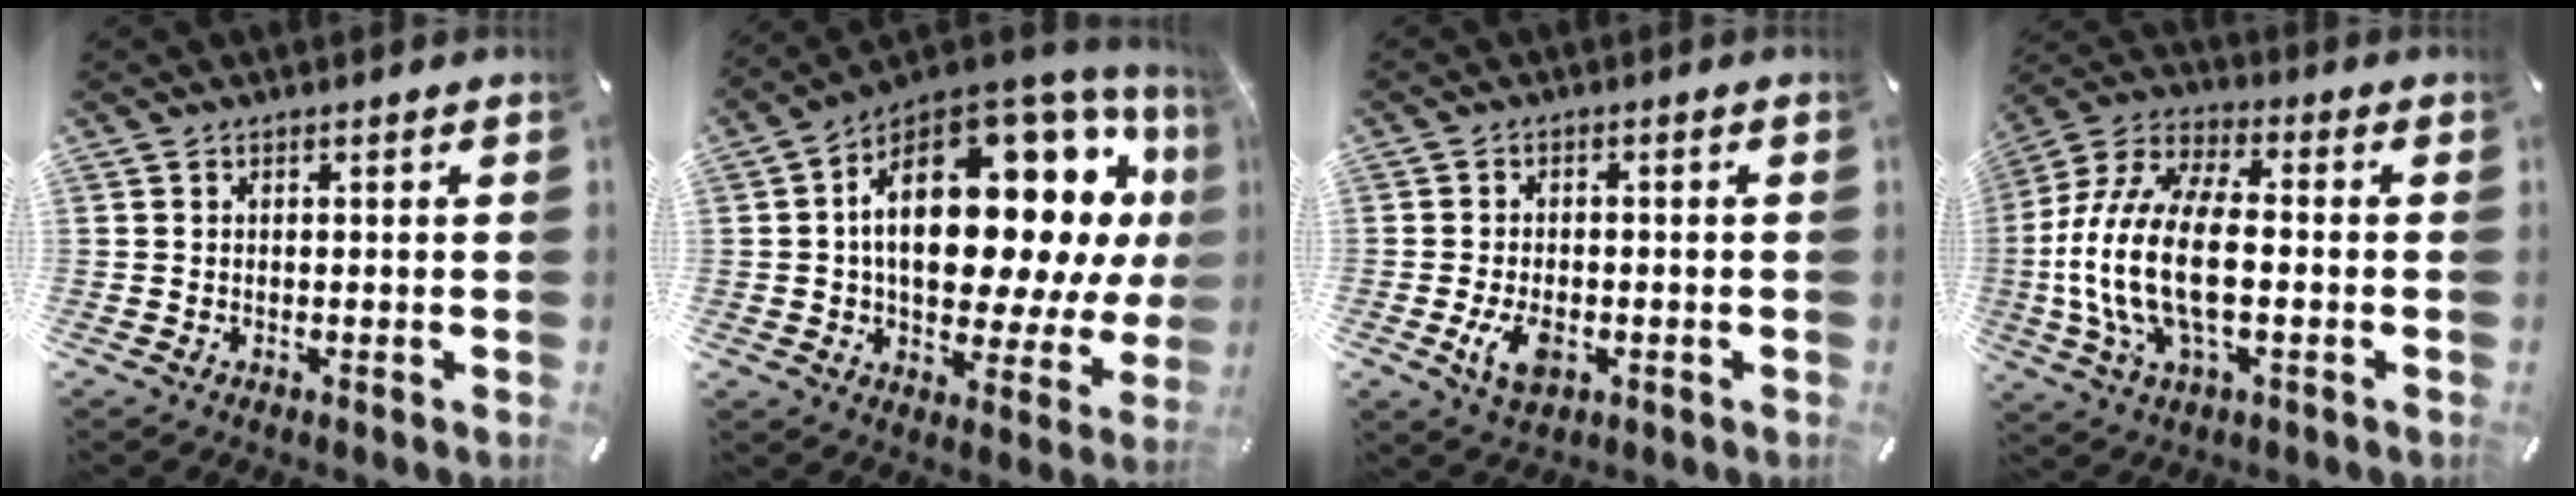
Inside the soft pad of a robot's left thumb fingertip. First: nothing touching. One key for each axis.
{"total": 26.7, "fx": 7.0, "fy": 14.1, "fz": 21.6, "tx": -0.325, "ty": -0.059, "tz": 0.119}
{"total": 6.0, "fx": -2.0, "fy": 3.7, "fz": 4.3, "tx": -0.087, "ty": 0.001, "tz": -0.039}
{"total": 18.2, "fx": -2.5, "fy": 9.0, "fz": 15.7, "tx": -0.334, "ty": -0.006, "tz": -0.044}